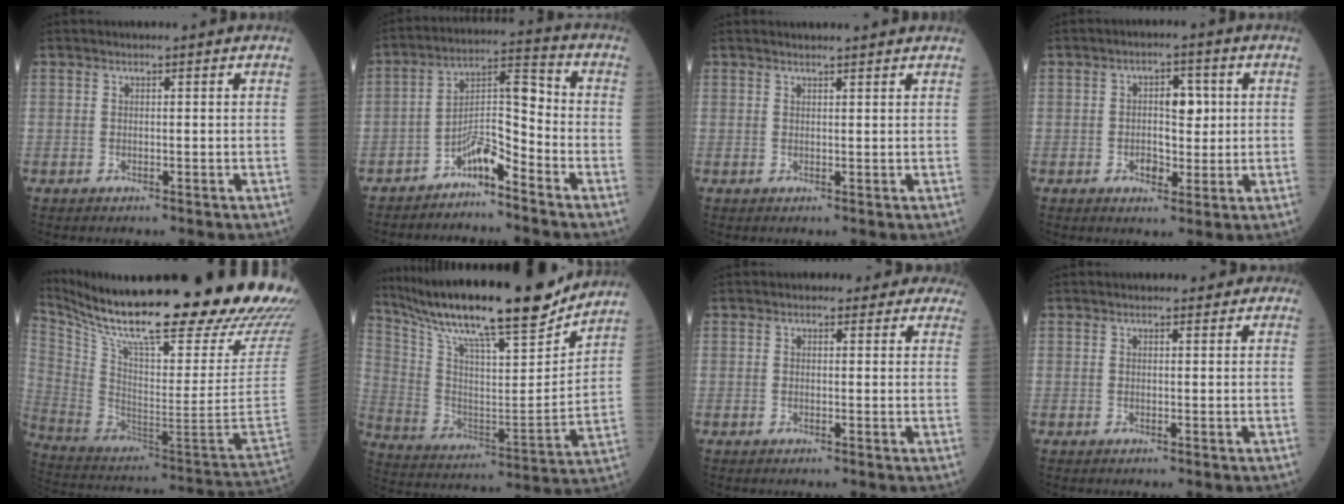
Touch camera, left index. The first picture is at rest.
{"total": 6.6, "force": [-4.7, 1.4, 4.5], "torque": [-0.084, 0.020, -0.087]}
{"total": 4.1, "force": [3.9, 0.1, 1.3], "torque": [-0.020, 0.020, 0.045]}
{"total": 5.2, "force": [0.5, 3.1, 4.2], "torque": [-0.065, 0.014, 0.013]}
{"total": 38.2, "force": [30.6, 3.6, 22.6], "torque": [-0.364, -0.103, 0.445]}
{"total": 24.9, "force": [20.9, 2.8, 13.2], "torque": [-0.250, -0.013, 0.337]}
{"total": 4.1, "force": [3.1, 2.4, 1.1], "torque": [0.004, 0.008, 0.019]}
{"total": 0.9, "force": [0.4, 0.8, 0.4], "torque": [0.000, 0.001, -0.002]}